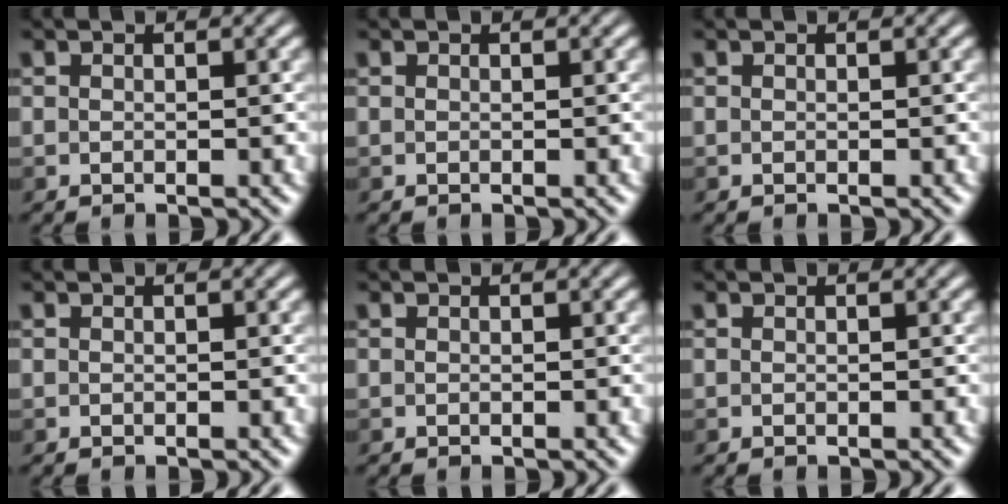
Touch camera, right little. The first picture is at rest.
{"total": 0.0}
{"total": 0.0}
{"total": 0.0}
{"total": 0.0}
{"total": 0.0}